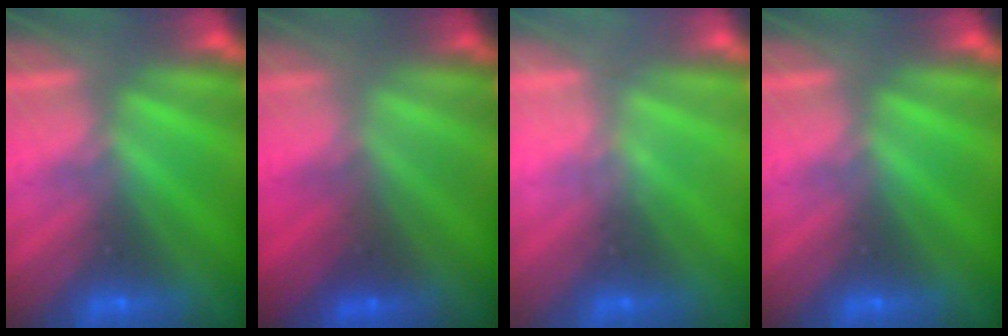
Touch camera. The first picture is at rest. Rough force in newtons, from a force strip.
{"total": 1.5}
{"total": 2.1}
{"total": 0.0}